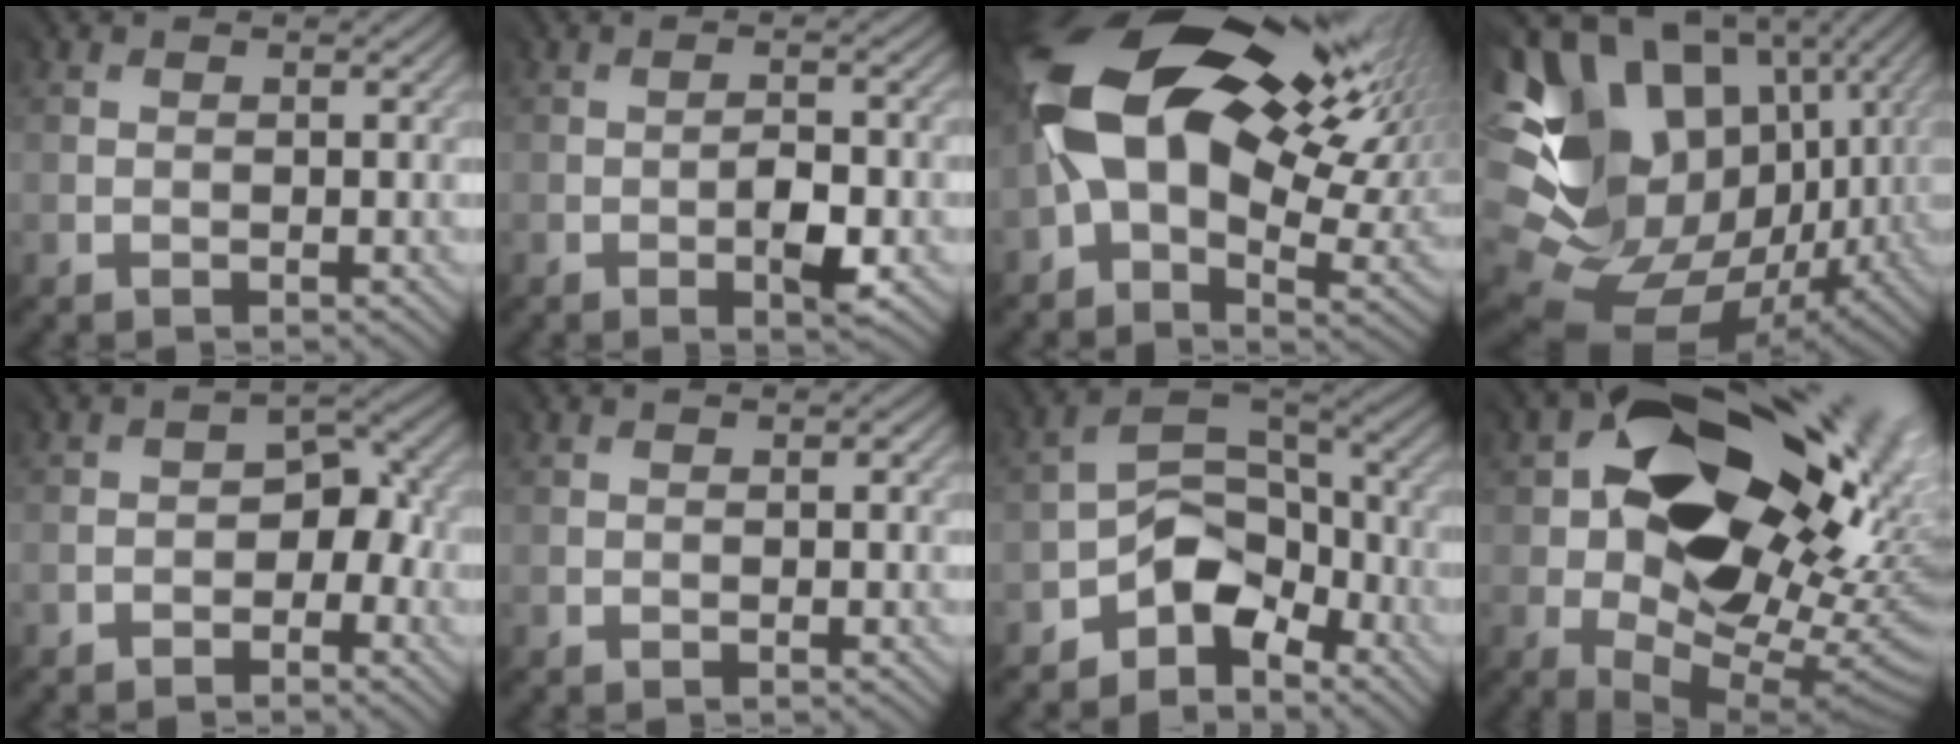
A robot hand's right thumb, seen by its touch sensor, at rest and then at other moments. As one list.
[{"total": 3.2, "force": [-1.4, 0.5, 2.8], "torque": [-0.058, -0.005, -0.021]}, {"total": 18.9, "force": [4.8, 10.9, 14.7], "torque": [-0.306, -0.001, 0.090]}, {"total": 18.3, "force": [1.3, 14.9, 10.5], "torque": [-0.245, -0.016, 0.063]}, {"total": 3.9, "force": [-1.9, 2.0, 2.7], "torque": [-0.035, 0.007, -0.036]}, {"total": 0.0}, {"total": 6.5, "force": [-4.6, 3.5, 2.8], "torque": [-0.034, 0.011, -0.101]}, {"total": 20.3, "force": [4.5, 12.6, 15.3], "torque": [-0.246, -0.012, 0.104]}]